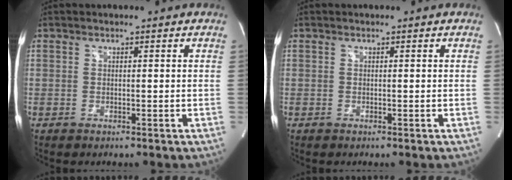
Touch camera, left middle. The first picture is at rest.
{"total": 0.0}